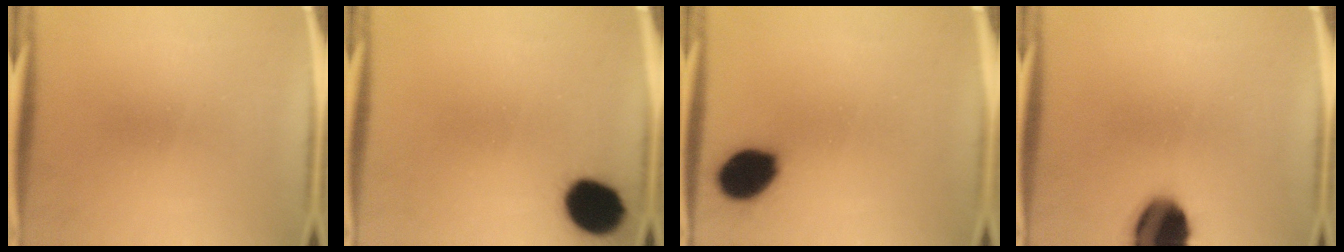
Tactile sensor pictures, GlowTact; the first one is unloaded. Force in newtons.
{"total": 13.1}
{"total": 11.6}
{"total": 14.1}